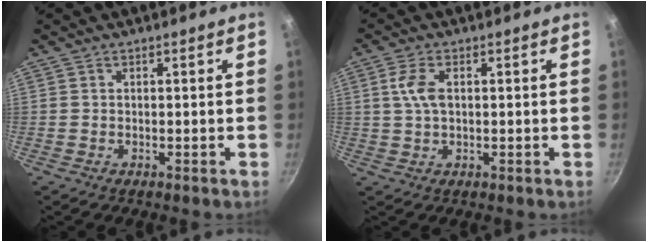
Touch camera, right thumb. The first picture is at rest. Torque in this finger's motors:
{"motor_torque": [0.10, 0.06, 0.32, 0.57, 0.04]}